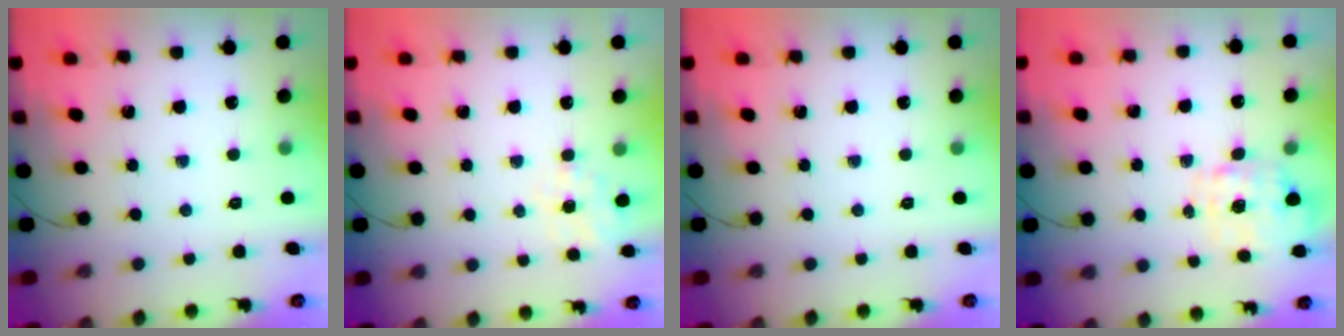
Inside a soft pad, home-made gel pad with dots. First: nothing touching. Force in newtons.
{"total": 6.5, "press": 6.3, "slide": 1.5}
{"total": 0.0}
{"total": 1.5, "press": 1.4, "slide": 0.5}